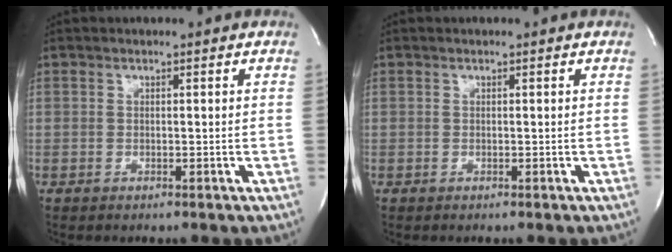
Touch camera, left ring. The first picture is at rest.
{"total": 0.0}